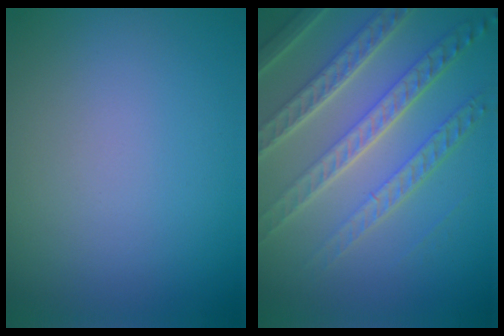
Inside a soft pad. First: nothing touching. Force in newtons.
{"total": 7.9, "press": 5.4, "slide": 5.8}